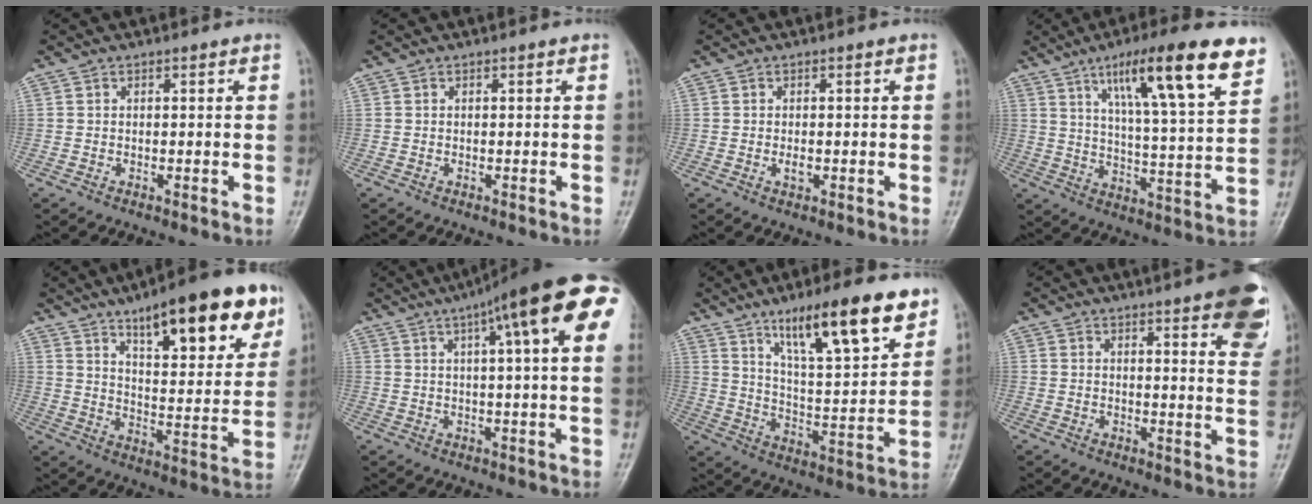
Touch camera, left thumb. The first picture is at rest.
{"total": 0.0}
{"total": 1.3, "force": [-0.3, 0.7, 1.1], "torque": [-0.018, -0.001, -0.004]}
{"total": 17.9, "force": [10.5, 3.0, 14.3], "torque": [-0.204, -0.042, 0.165]}
{"total": 21.8, "force": [12.6, 6.7, 16.4], "torque": [-0.198, -0.043, 0.188]}
{"total": 20.4, "force": [9.4, 3.6, 17.8], "torque": [-0.250, 0.017, 0.116]}
{"total": 18.1, "force": [11.7, 4.1, 13.2], "torque": [-0.181, -0.057, 0.196]}
{"total": 14.5, "force": [8.4, 3.3, 11.3], "torque": [-0.116, -0.036, 0.091]}